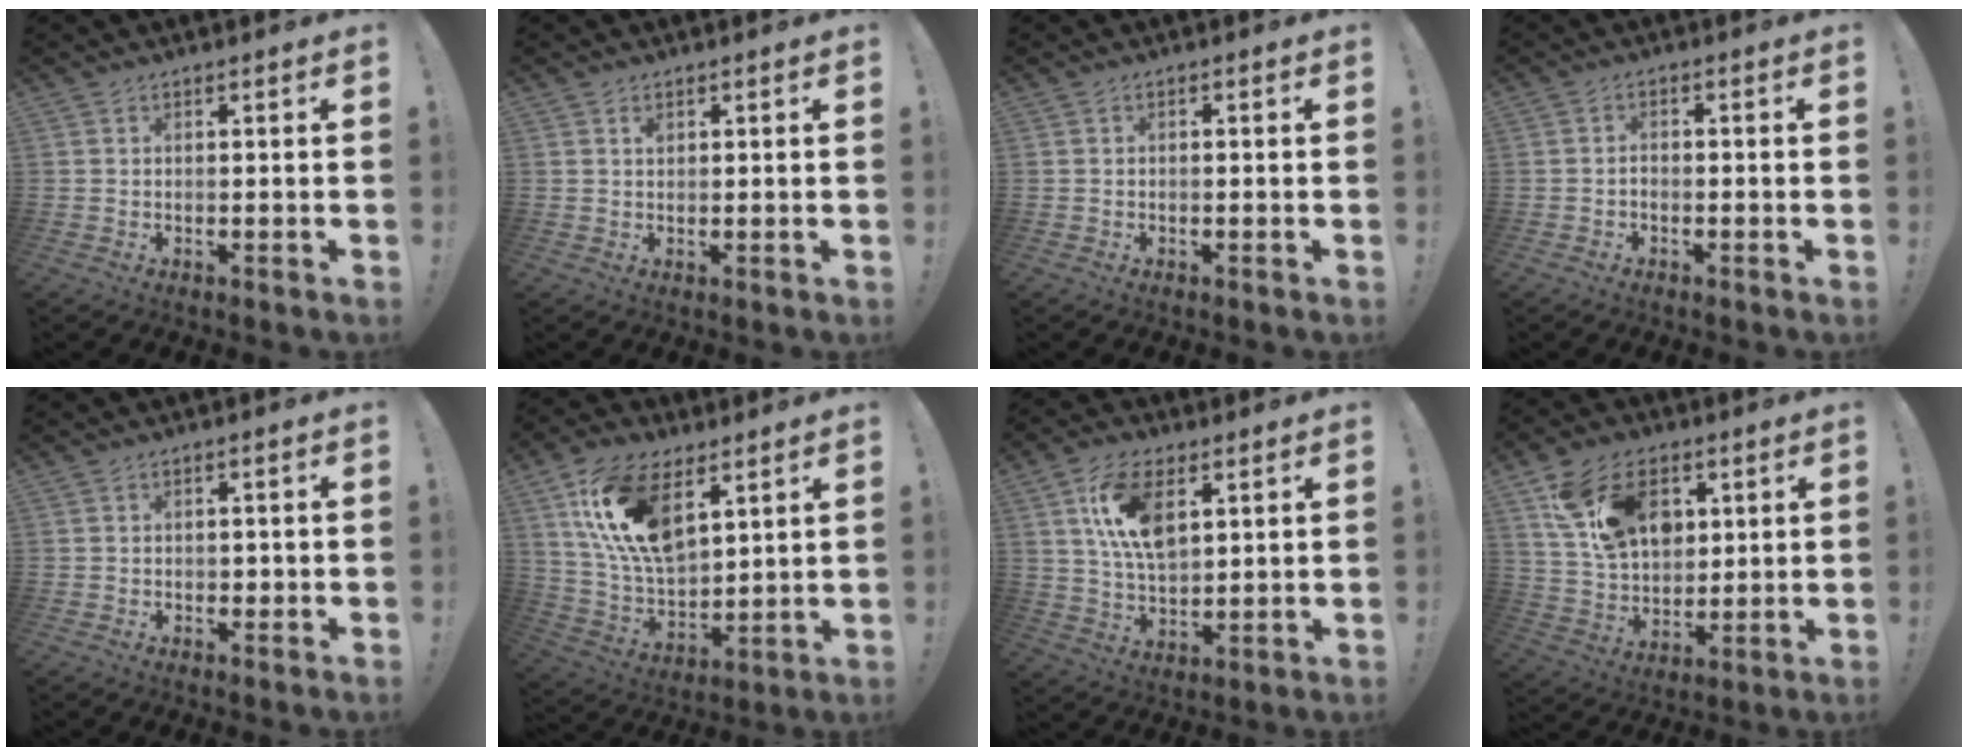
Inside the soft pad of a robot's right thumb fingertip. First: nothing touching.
{"total": 1.0, "force": [0.6, 0.7, 0.4], "torque": [0.007, -0.006, 0.008]}
{"total": 0.8, "force": [-0.7, 0.2, 0.2], "torque": [-0.005, 0.002, -0.013]}
{"total": 0.8, "force": [-0.5, 0.1, 0.5], "torque": [-0.009, 0.002, -0.009]}
{"total": 1.0, "force": [0.0, 1.0, 0.4], "torque": [0.002, -0.001, -0.002]}
{"total": 19.0, "force": [9.2, 10.7, 12.7], "torque": [-0.265, -0.041, 0.168]}
{"total": 13.9, "force": [5.4, 7.8, 10.2], "torque": [-0.199, -0.008, 0.097]}
{"total": 18.0, "force": [7.9, 12.5, 10.3], "torque": [-0.175, -0.024, 0.151]}